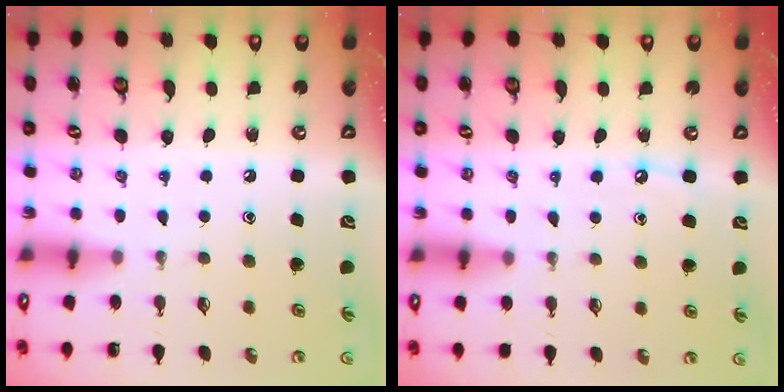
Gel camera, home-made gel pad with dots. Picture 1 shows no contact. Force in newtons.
{"total": 4.2, "press": 4.2, "slide": 0.6}